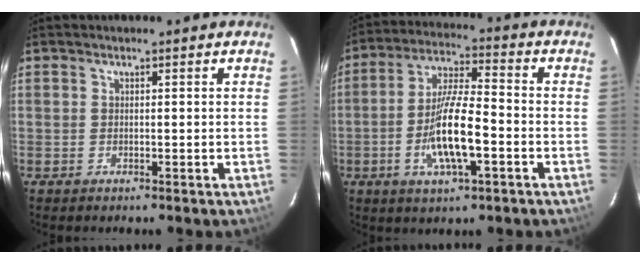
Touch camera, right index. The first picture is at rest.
{"total": 12.1, "force": [-3.8, 2.8, 11.1], "torque": [-0.221, -0.002, -0.070]}